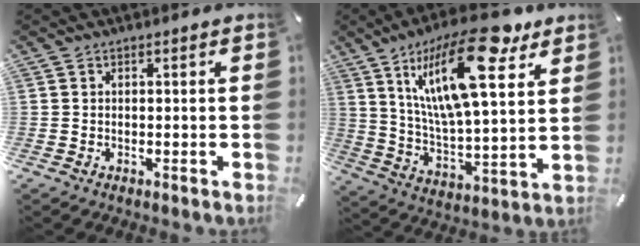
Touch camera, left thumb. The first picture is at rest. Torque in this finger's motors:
{"motor_torque": [3.25, 1.76, 2.02, -0.75, 0.86]}